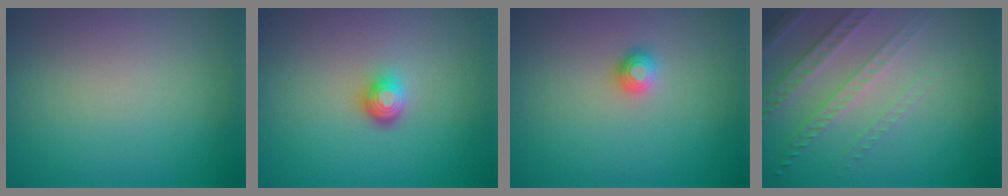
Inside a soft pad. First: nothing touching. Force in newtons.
{"total": 2.2, "press": 1.4, "slide": 1.6}
{"total": 1.2, "press": 1.1, "slide": 0.3}
{"total": 5.0, "press": 3.2, "slide": 3.9}